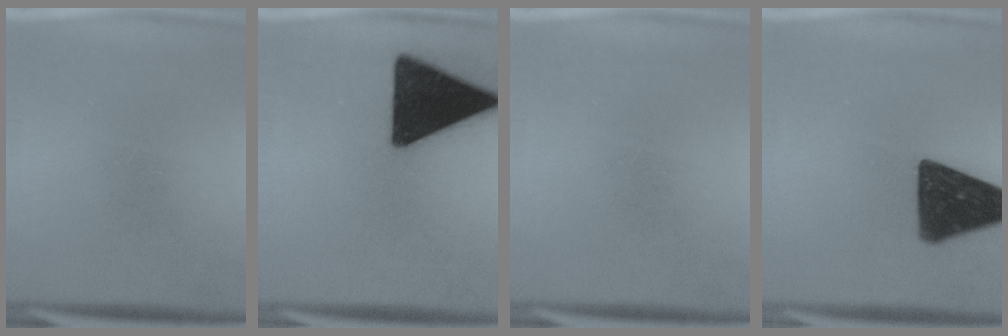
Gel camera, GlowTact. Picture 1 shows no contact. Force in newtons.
{"total": 18.7}
{"total": 0.0}
{"total": 16.3}